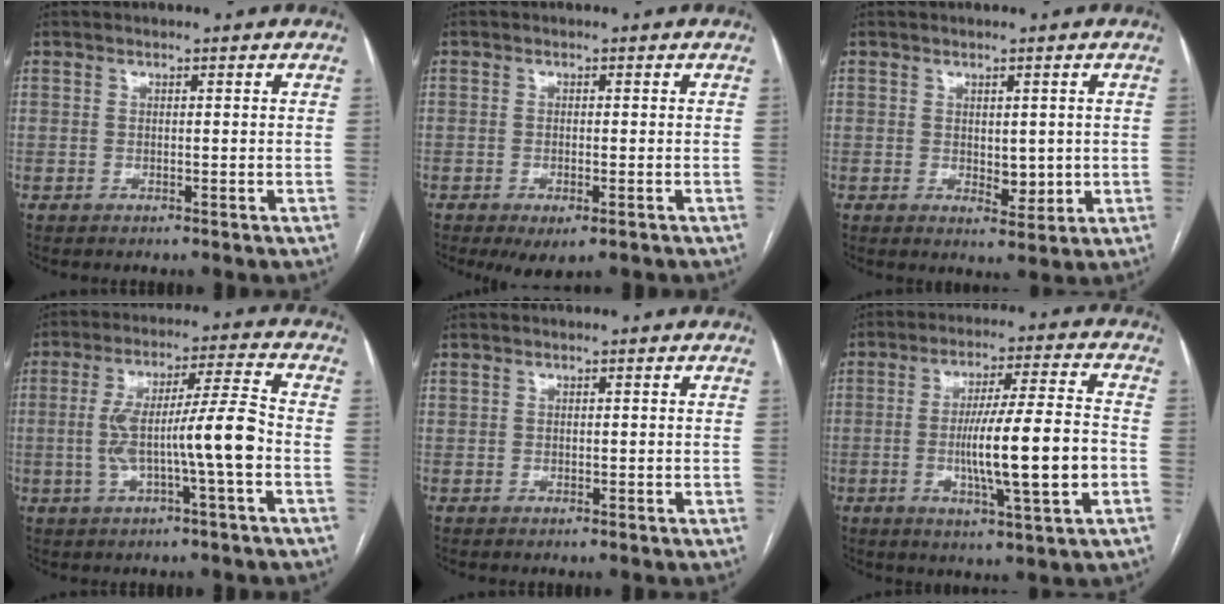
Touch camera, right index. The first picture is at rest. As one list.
[{"total": 4.0, "force": [-2.3, 1.4, 2.9], "torque": [-0.042, -0.006, -0.027]}, {"total": 3.6, "force": [0.2, 2.1, 2.8], "torque": [-0.036, -0.006, 0.013]}, {"total": 11.0, "force": [-1.9, 0.2, 10.8], "torque": [-0.198, 0.020, -0.033]}, {"total": 0.7, "force": [0.5, 0.5, 0.1], "torque": [0.007, 0.001, 0.008]}, {"total": 13.9, "force": [-2.5, 0.6, 13.7], "torque": [-0.233, -0.001, -0.039]}]